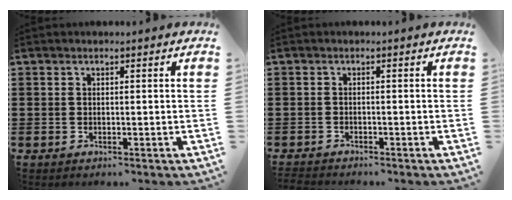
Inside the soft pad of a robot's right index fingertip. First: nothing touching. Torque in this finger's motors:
{"motor_torque": [-1.23, 0.91, -1.05, -0.21]}